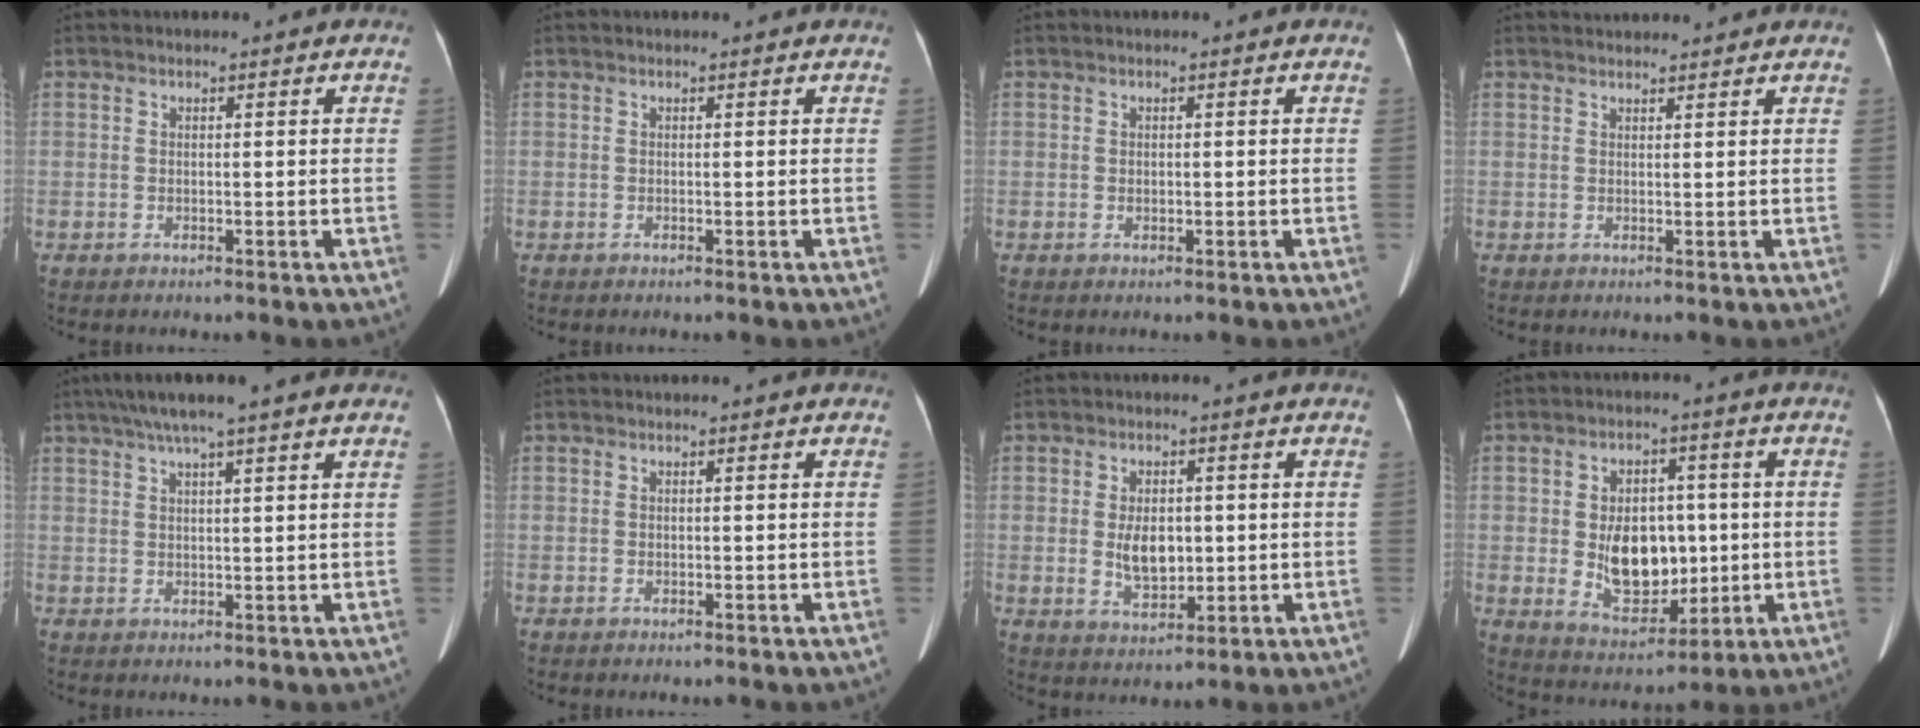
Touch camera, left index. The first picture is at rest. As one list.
[{"total": 0.6, "force": [0.5, 0.0, 0.1], "torque": [-0.004, 0.001, 0.003]}, {"total": 0.5, "force": [0.0, 0.4, 0.3], "torque": [-0.007, 0.000, 0.001]}, {"total": 4.7, "force": [4.6, 0.5, 0.9], "torque": [-0.014, 0.033, 0.063]}, {"total": 8.0, "force": [6.0, -0.4, 5.2], "torque": [-0.090, 0.035, 0.094]}, {"total": 0.0}, {"total": 5.5, "force": [0.2, 3.1, 4.5], "torque": [-0.087, -0.001, 0.014]}, {"total": 10.4, "force": [-0.2, 6.6, 8.0], "torque": [-0.142, 0.004, 0.010]}]